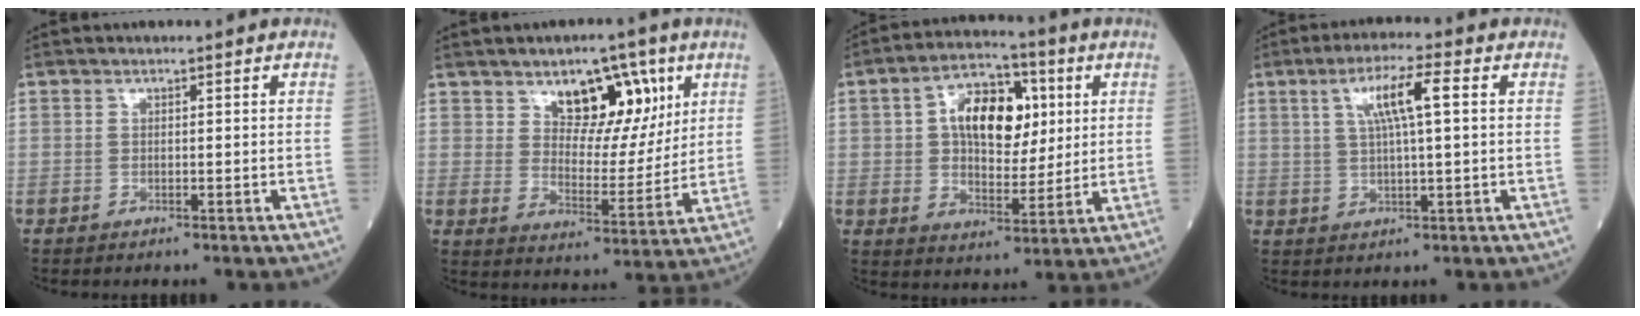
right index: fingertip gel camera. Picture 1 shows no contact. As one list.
[{"total": 10.3, "force": [5.6, 5.2, 6.9], "torque": [-0.097, 0.003, 0.095]}, {"total": 12.1, "force": [3.0, 6.6, 9.7], "torque": [-0.167, 0.024, 0.049]}, {"total": 7.2, "force": [2.1, 0.6, 6.8], "torque": [-0.127, 0.012, 0.039]}]